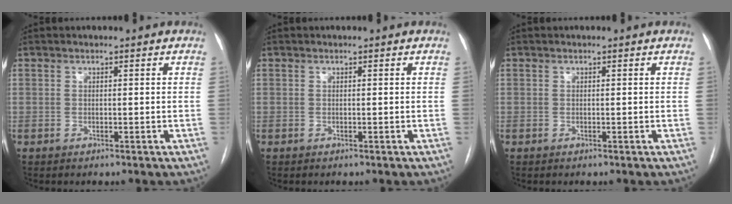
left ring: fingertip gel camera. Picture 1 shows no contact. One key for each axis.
{"total": 0.0}
{"total": 0.0}